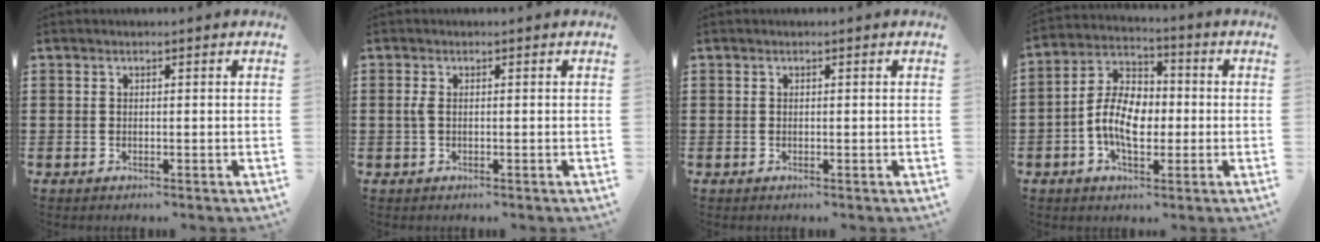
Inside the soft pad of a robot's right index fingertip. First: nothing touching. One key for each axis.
{"total": 1.3, "fx": -0.1, "fy": 0.4, "fz": 1.2, "tx": -0.031, "ty": -0.002, "tz": -0.005}
{"total": 0.0}
{"total": 8.6, "fx": -1.6, "fy": 5.3, "fz": 6.5, "tx": -0.155, "ty": 0.008, "tz": -0.036}